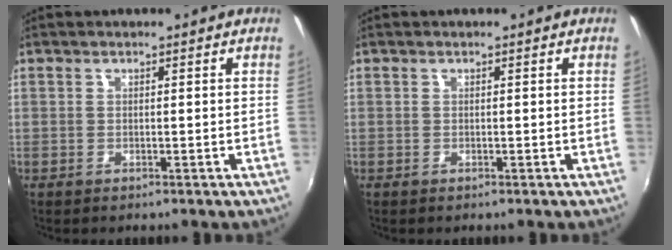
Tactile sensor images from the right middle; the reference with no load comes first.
{"total": 0.0}